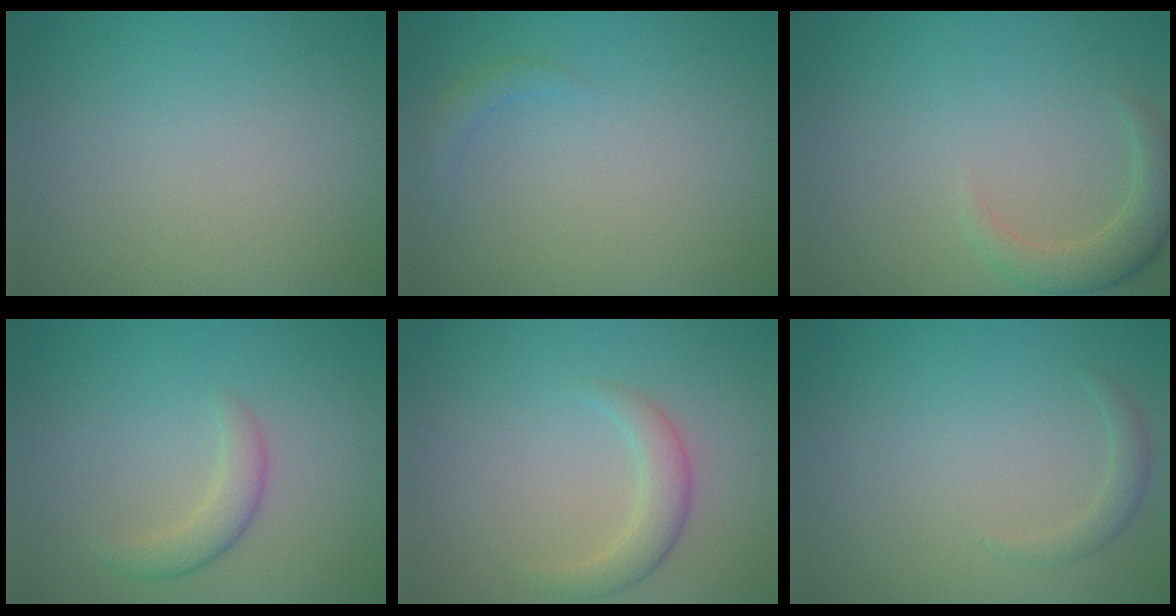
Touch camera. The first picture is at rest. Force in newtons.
{"total": 1.1, "press": 1.1, "slide": 0.1}
{"total": 2.8, "press": 2.7, "slide": 0.4}
{"total": 2.2, "press": 2.2, "slide": 0.1}
{"total": 2.4, "press": 2.4, "slide": 0.1}
{"total": 1.2, "press": 1.2, "slide": 0.1}